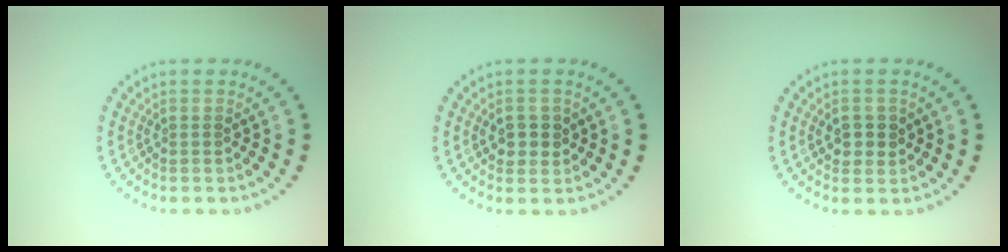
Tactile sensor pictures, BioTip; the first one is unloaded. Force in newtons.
{"total": 2.0, "press": 2.0, "slide": 0.4}
{"total": 2.0, "press": 2.0, "slide": 0.4}